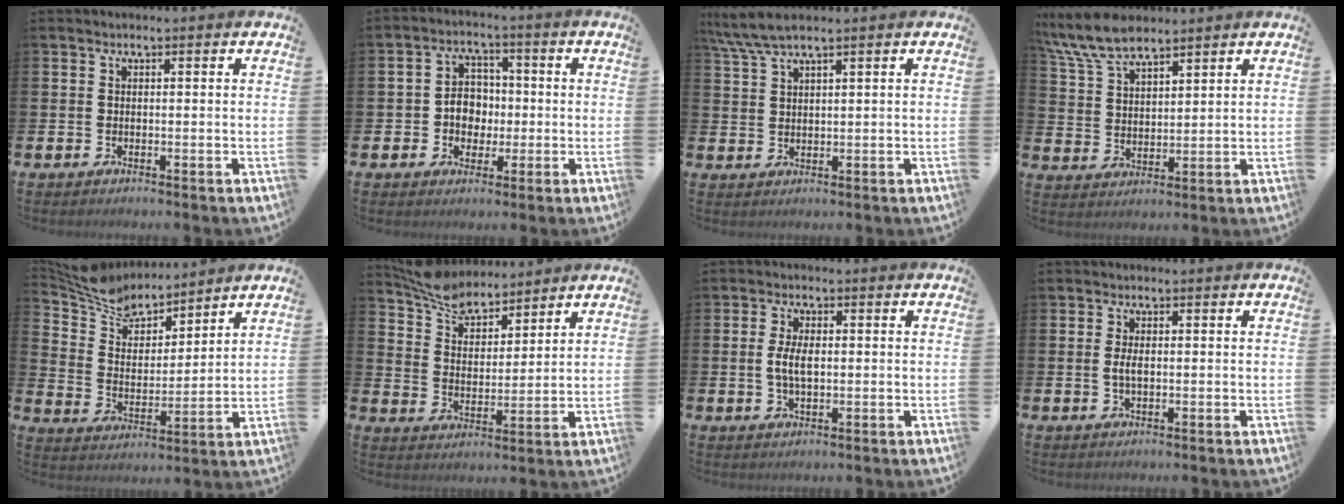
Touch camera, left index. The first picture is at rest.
{"total": 4.8, "force": [-0.2, 4.2, 2.3], "torque": [-0.033, 0.003, -0.012]}
{"total": 4.8, "force": [3.9, 0.4, 2.8], "torque": [-0.063, -0.007, 0.071]}
{"total": 8.2, "force": [7.3, 2.1, 3.2], "torque": [-0.087, -0.021, 0.137]}
{"total": 7.8, "force": [7.2, 2.5, 1.4], "torque": [-0.066, -0.046, 0.130]}
{"total": 7.0, "force": [6.5, 2.2, 1.5], "torque": [-0.057, -0.029, 0.118]}
{"total": 3.8, "force": [0.2, 1.8, 3.3], "torque": [-0.065, 0.001, -0.003]}
{"total": 2.0, "force": [0.0, 0.9, 1.8], "torque": [-0.030, -0.001, -0.002]}